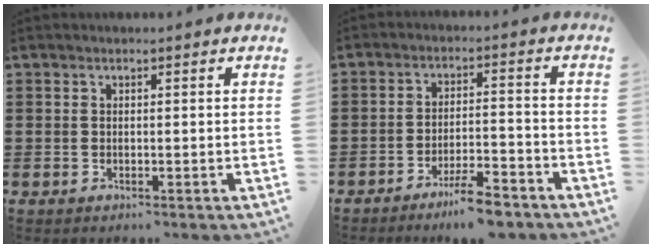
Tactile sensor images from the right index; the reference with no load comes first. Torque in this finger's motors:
{"motor_torque": [0.84, -0.90, 0.28, 0.04]}